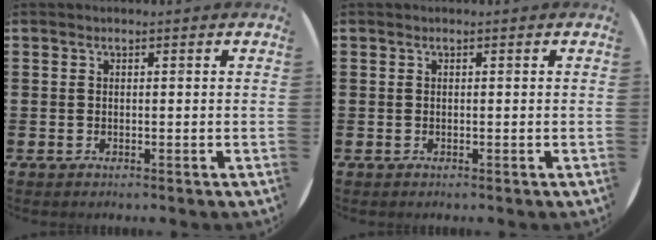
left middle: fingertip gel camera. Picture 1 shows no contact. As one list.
[{"total": 0.0}]